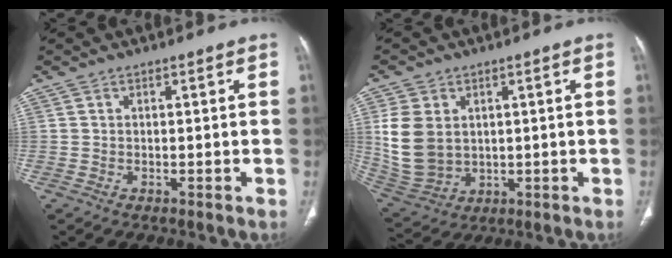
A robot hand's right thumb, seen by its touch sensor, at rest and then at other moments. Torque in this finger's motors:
{"motor_torque": [-0.10, 0.11, 0.00, 0.02, 0.20]}